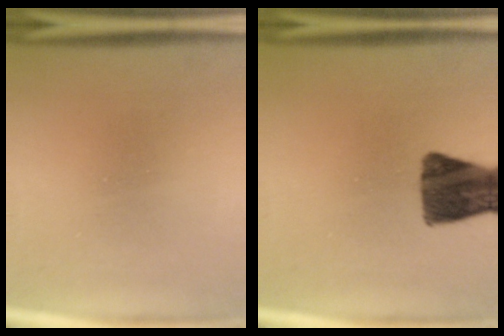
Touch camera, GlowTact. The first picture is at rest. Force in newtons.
{"total": 11.8}